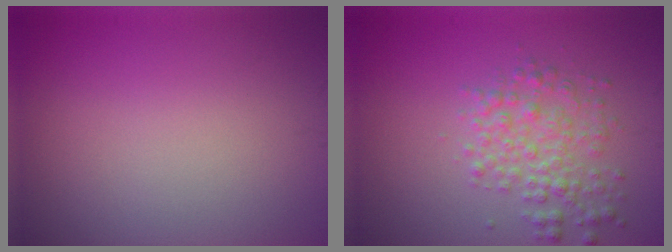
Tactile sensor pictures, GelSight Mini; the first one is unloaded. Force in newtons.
{"total": 3.3, "press": 3.3, "slide": 0.1}